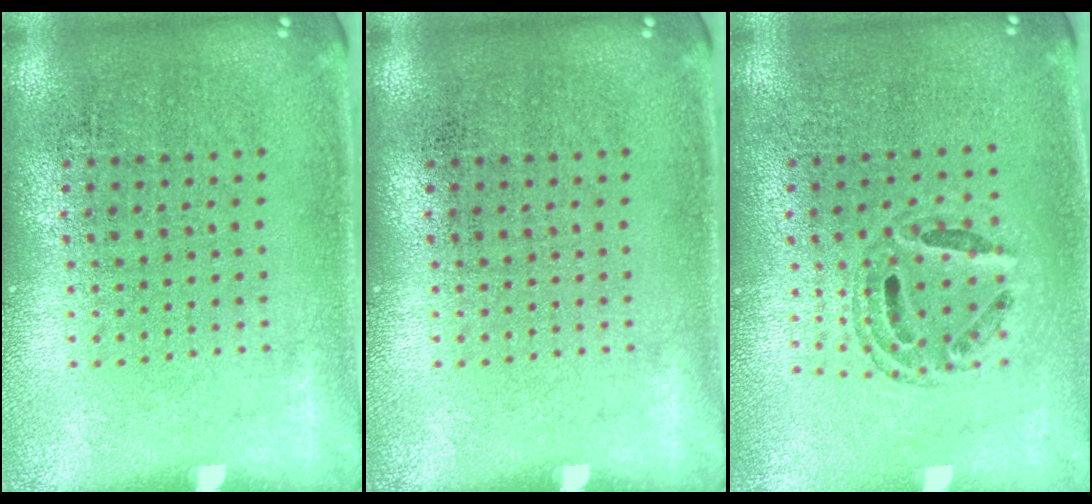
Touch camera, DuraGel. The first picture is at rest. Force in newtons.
{"total": 0.0}
{"total": 0.7, "press": 0.6, "slide": 0.2}